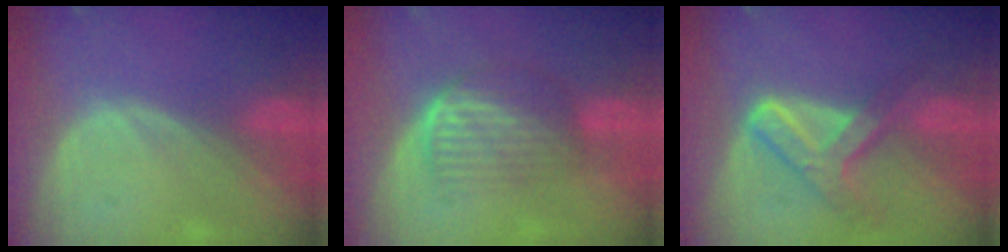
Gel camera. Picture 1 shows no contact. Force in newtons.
{"total": 7.2, "press": 6.1, "slide": 4.0}
{"total": 7.9, "press": 6.4, "slide": 4.5}